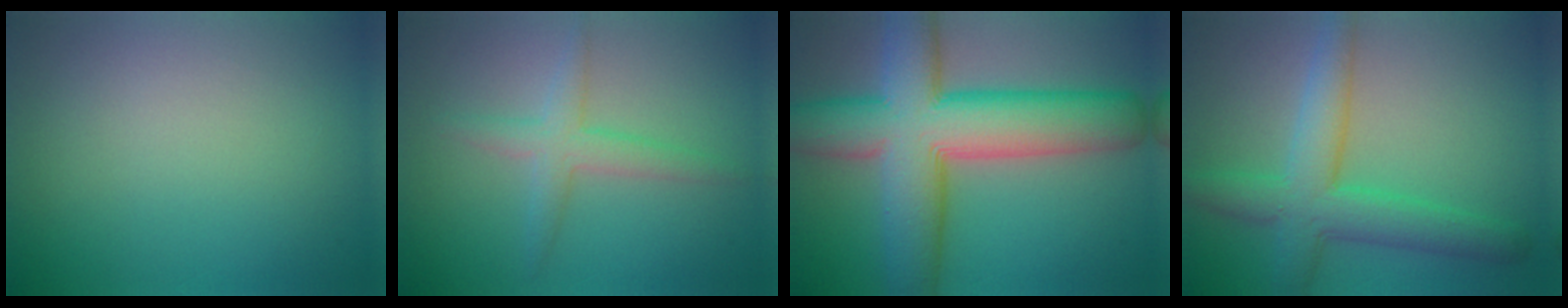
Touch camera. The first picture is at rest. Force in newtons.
{"total": 2.7, "press": 2.7, "slide": 0.1}
{"total": 12.6, "press": 12.6, "slide": 0.6}
{"total": 6.0, "press": 6.0, "slide": 0.2}